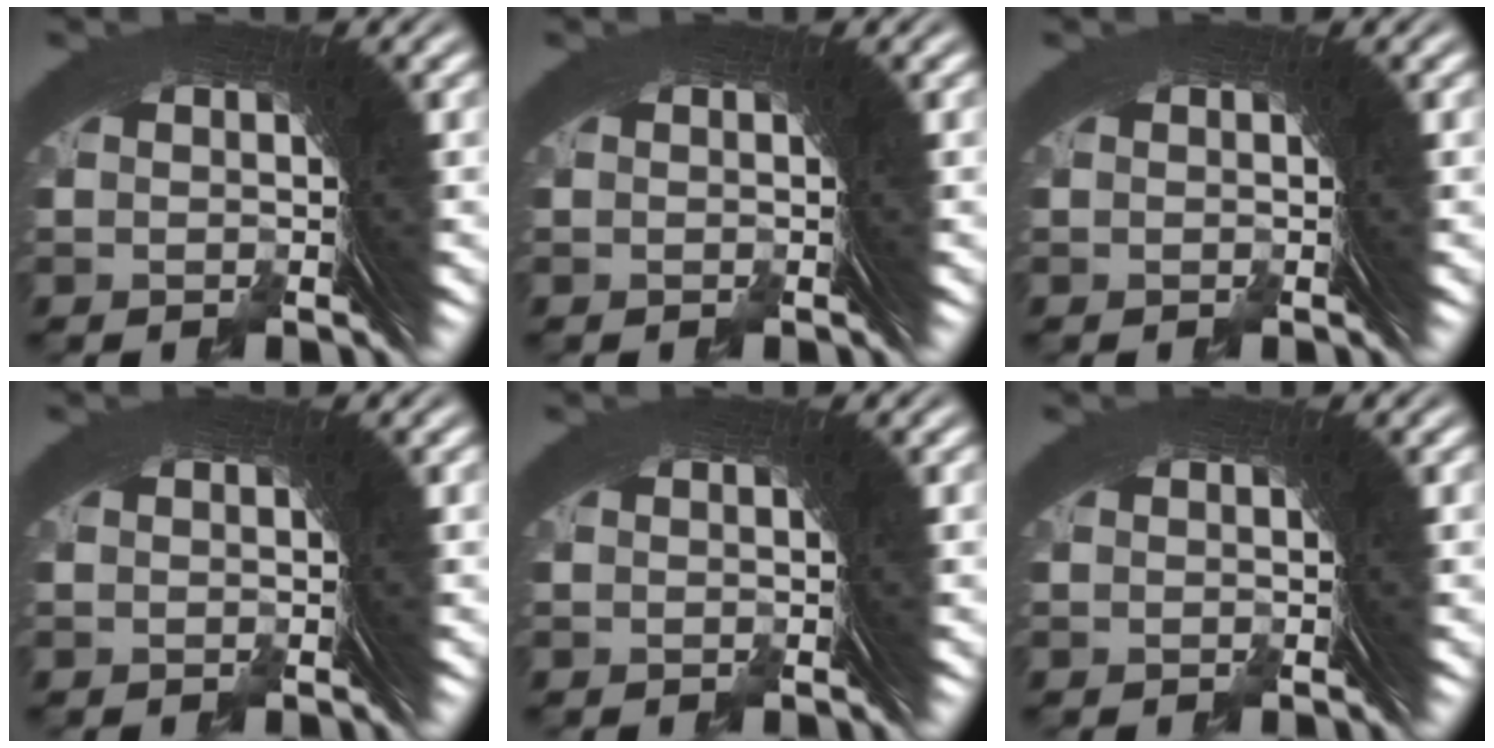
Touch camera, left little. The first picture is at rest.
{"total": 0.0}
{"total": 0.0}
{"total": 0.0}
{"total": 0.0}
{"total": 0.0}